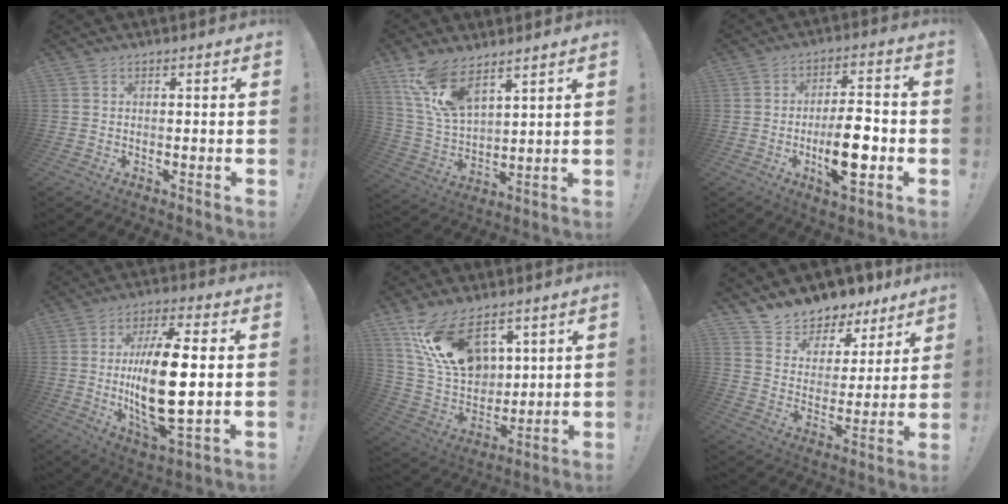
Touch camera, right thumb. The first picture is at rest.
{"total": 12.6, "force": [9.0, 5.2, 7.1], "torque": [-0.159, -0.045, 0.174]}
{"total": 12.8, "force": [-3.6, 4.7, 11.4], "torque": [-0.187, 0.009, -0.062]}
{"total": 19.1, "force": [0.5, 6.2, 18.0], "torque": [-0.345, -0.016, -0.001]}
{"total": 19.4, "force": [10.7, 10.9, 12.1], "torque": [-0.245, -0.057, 0.199]}
{"total": 8.4, "force": [7.5, 3.8, 0.1], "torque": [-0.014, -0.079, 0.138]}